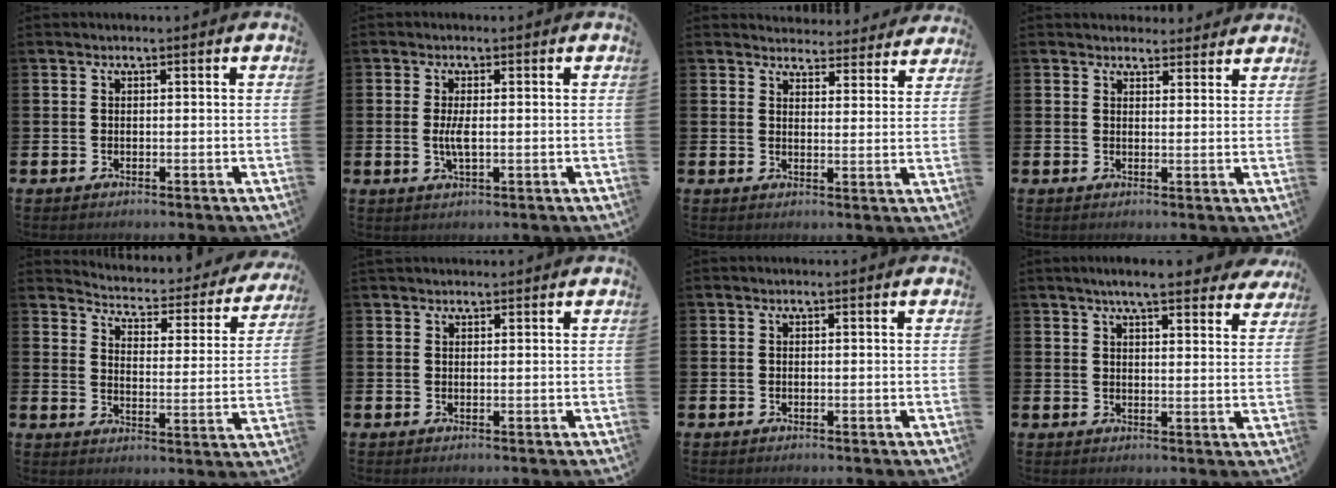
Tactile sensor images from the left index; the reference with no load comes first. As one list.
[{"total": 2.7, "force": [0.1, 0.8, 2.5], "torque": [-0.044, -0.001, -0.001]}, {"total": 4.2, "force": [4.0, 1.2, -0.1], "torque": [-0.002, -0.030, 0.071]}, {"total": 3.1, "force": [2.9, 1.0, -0.2], "torque": [0.009, -0.013, 0.052]}, {"total": 4.0, "force": [3.7, 1.3, 0.7], "torque": [-0.034, -0.038, 0.054]}, {"total": 1.1, "force": [1.0, 0.3, 0.1], "torque": [0.008, 0.000, 0.016]}, {"total": 0.0}, {"total": 6.2, "force": [5.6, 0.8, 2.7], "torque": [-0.048, -0.020, 0.096]}]